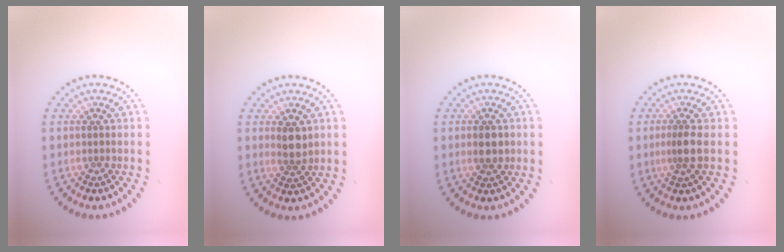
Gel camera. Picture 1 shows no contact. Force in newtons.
{"total": 2.0, "press": 1.8, "slide": 0.9}
{"total": 2.1, "press": 2.1, "slide": 0.0}
{"total": 1.9, "press": 1.6, "slide": 1.1}